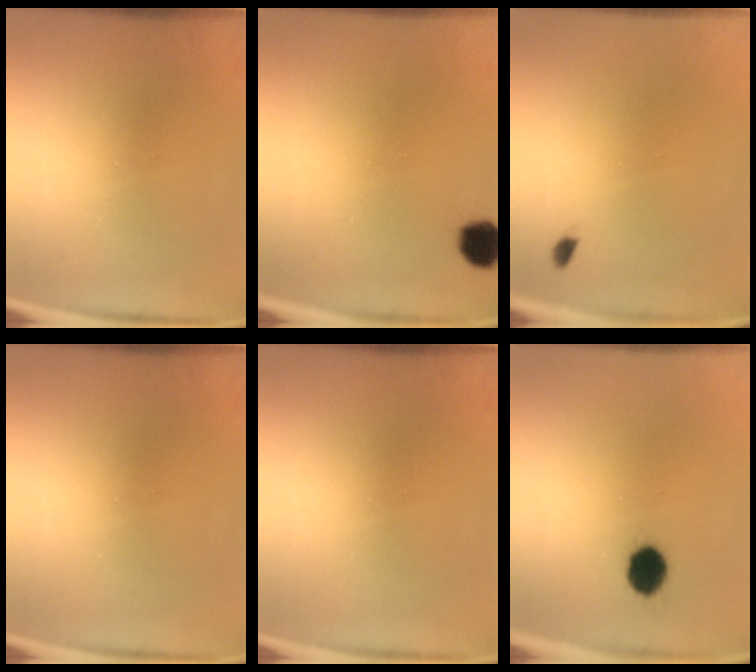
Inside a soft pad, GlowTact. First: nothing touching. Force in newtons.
{"total": 5.0}
{"total": 0.7}
{"total": 0.0}
{"total": 0.0}
{"total": 5.7}